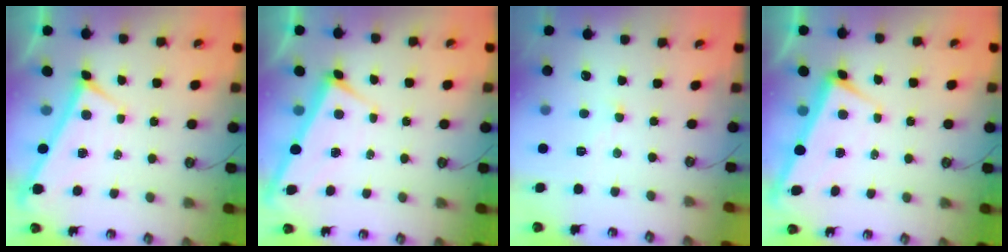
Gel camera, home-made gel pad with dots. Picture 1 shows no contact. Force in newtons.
{"total": 2.9, "press": 2.9, "slide": 0.0}
{"total": 0.0}
{"total": 1.7, "press": 1.6, "slide": 0.5}